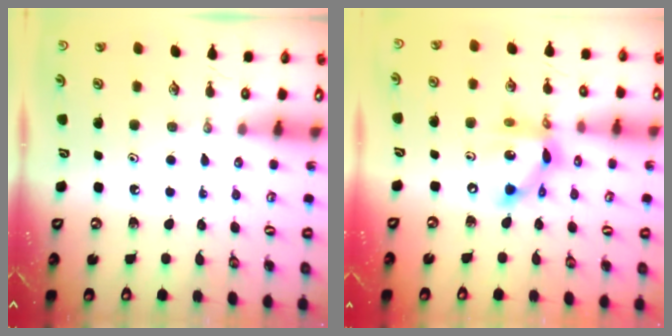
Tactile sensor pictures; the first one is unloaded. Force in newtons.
{"total": 13.6, "press": 13.5, "slide": 0.9}